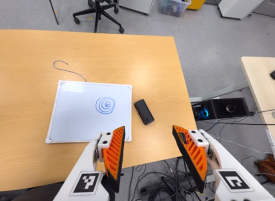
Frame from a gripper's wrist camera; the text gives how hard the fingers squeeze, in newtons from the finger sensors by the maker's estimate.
{"total": 0.0}